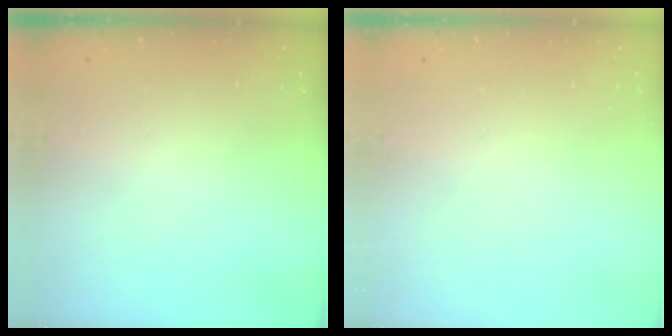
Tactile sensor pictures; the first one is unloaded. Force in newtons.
{"total": 0.0}